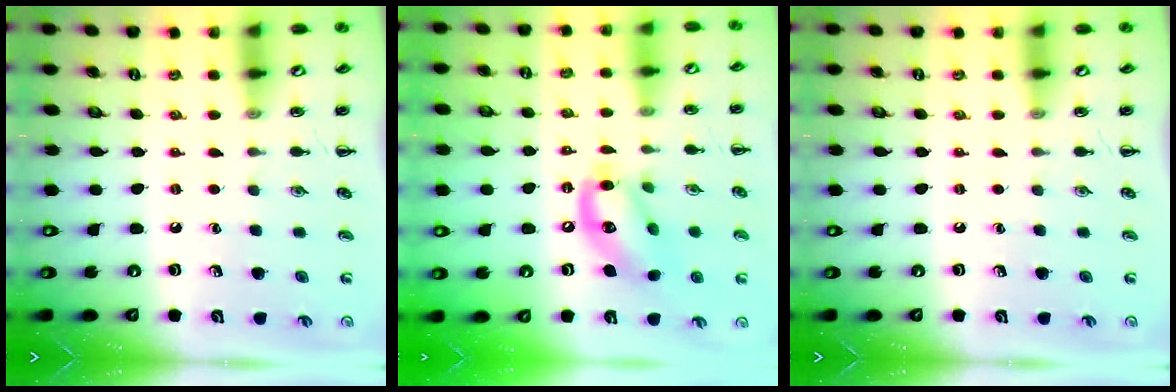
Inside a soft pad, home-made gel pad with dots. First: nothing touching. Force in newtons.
{"total": 14.0, "press": 13.7, "slide": 3.0}
{"total": 0.0}